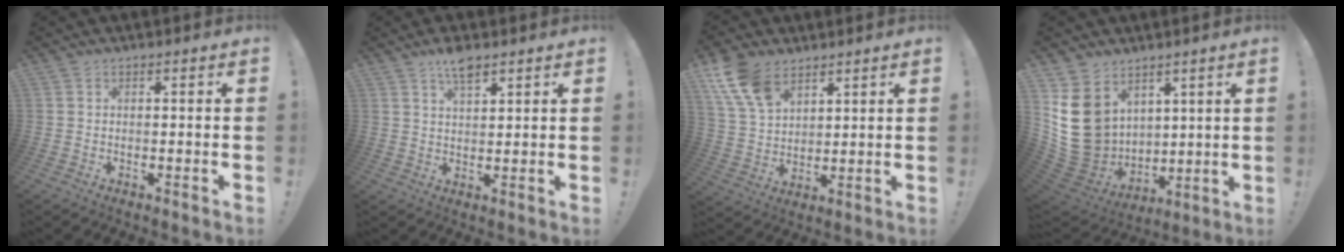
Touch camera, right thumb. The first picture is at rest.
{"total": 6.0, "force": [4.3, 1.8, 3.7], "torque": [-0.059, -0.023, 0.073]}
{"total": 12.3, "force": [7.7, 7.1, 6.5], "torque": [-0.131, -0.034, 0.152]}
{"total": 17.8, "force": [5.8, 14.7, 8.1], "torque": [-0.163, -0.036, 0.134]}